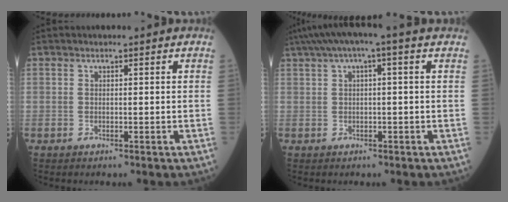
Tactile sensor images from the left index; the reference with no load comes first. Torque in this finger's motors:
{"motor_torque": [1.13, -1.00, 0.72, 0.07]}